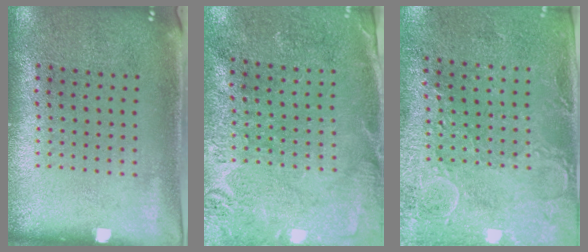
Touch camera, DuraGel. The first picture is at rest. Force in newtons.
{"total": 2.7, "press": 2.7, "slide": 0.4}
{"total": 2.7, "press": 2.5, "slide": 0.9}